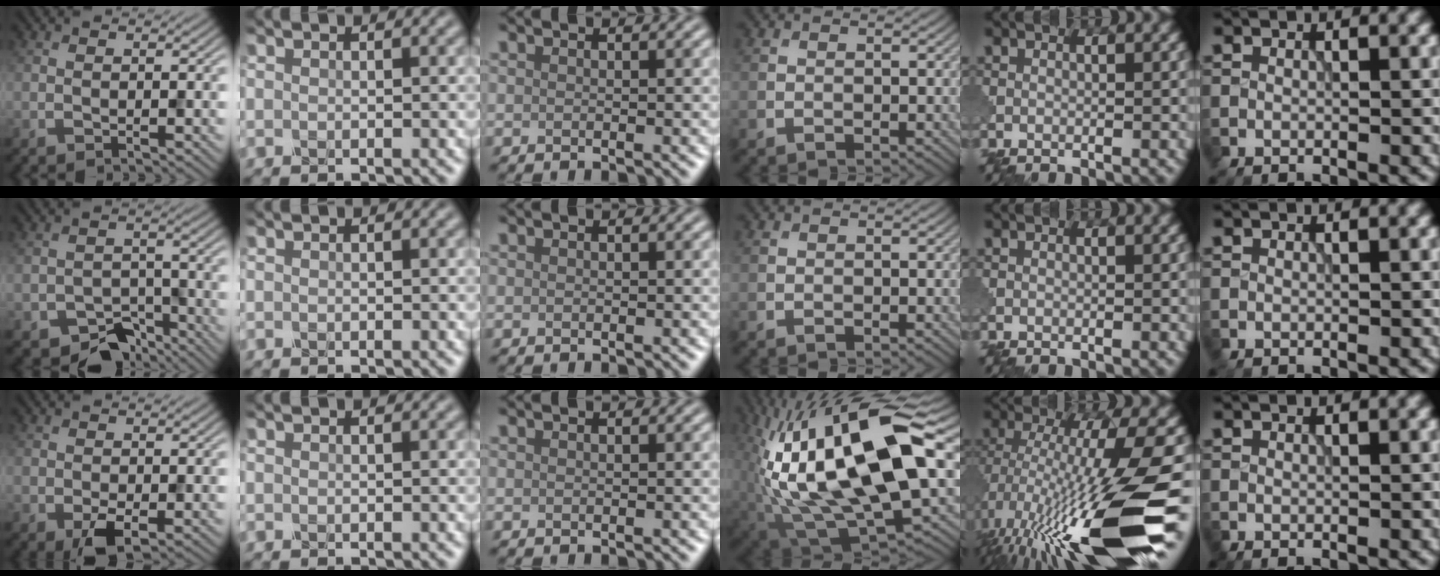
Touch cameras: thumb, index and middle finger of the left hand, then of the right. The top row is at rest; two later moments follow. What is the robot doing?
{"motion": "disassemble", "object": "pitcher"}